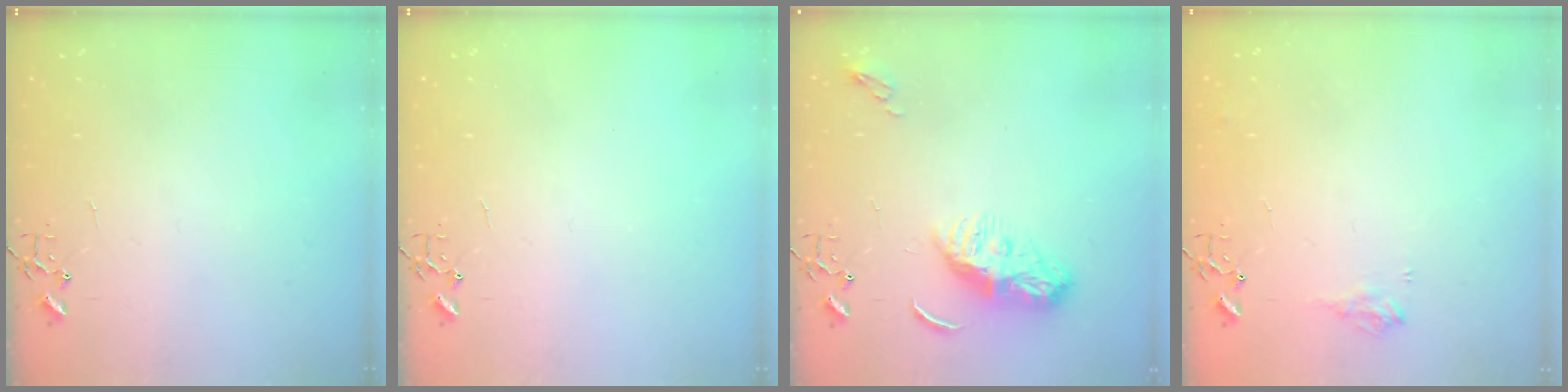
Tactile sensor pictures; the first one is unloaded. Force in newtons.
{"total": 0.0}
{"total": 8.5, "press": 8.5, "slide": 0.3}
{"total": 7.7, "press": 7.7, "slide": 0.3}